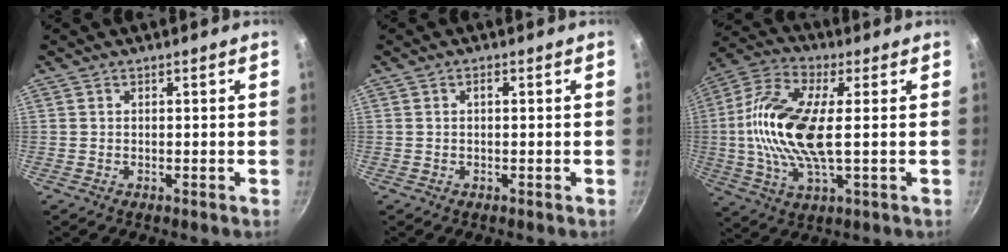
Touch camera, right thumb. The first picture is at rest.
{"total": 0.8, "force": [0.2, 0.2, 0.7], "torque": [-0.017, 0.005, 0.001]}
{"total": 16.7, "force": [1.0, 6.4, 15.3], "torque": [-0.314, 0.012, 0.005]}